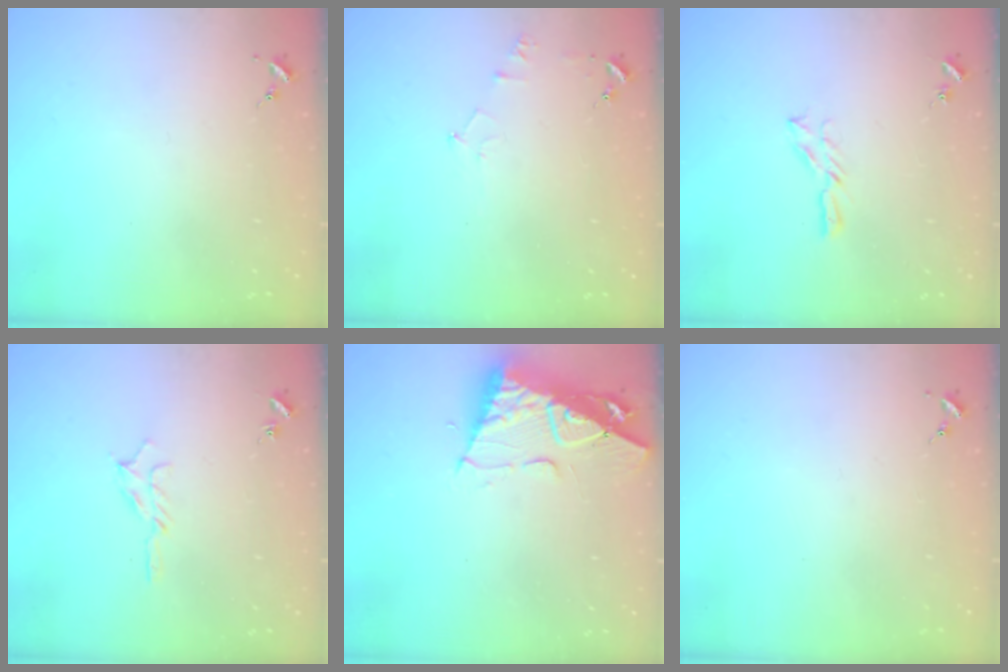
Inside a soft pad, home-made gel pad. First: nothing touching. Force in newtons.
{"total": 6.6, "press": 6.6, "slide": 0.9}
{"total": 5.9, "press": 5.9, "slide": 0.1}
{"total": 5.2, "press": 5.2, "slide": 0.6}
{"total": 12.0, "press": 11.9, "slide": 1.3}
{"total": 0.0}